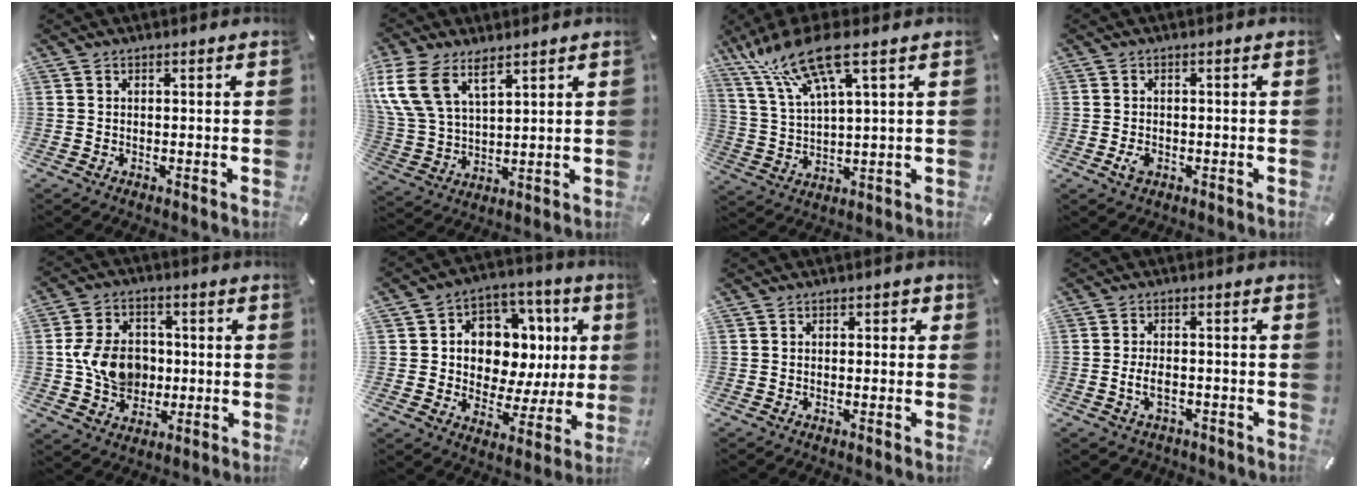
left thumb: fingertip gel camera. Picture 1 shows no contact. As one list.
[{"total": 11.6, "force": [7.0, 6.1, 6.9], "torque": [-0.186, -0.026, 0.128]}, {"total": 14.8, "force": [9.1, 4.3, 10.9], "torque": [-0.240, -0.026, 0.161]}, {"total": 2.3, "force": [-0.8, 1.6, 1.5], "torque": [-0.042, -0.002, -0.018]}, {"total": 11.3, "force": [-0.5, 9.2, 6.4], "torque": [-0.128, 0.013, -0.006]}, {"total": 11.2, "force": [2.4, 9.8, 4.9], "torque": [-0.075, -0.029, 0.054]}, {"total": 1.2, "force": [-0.4, 1.0, 0.6], "torque": [-0.012, 0.006, -0.009]}, {"total": 4.8, "force": [-1.5, 3.1, 3.3], "torque": [-0.070, 0.006, -0.029]}]